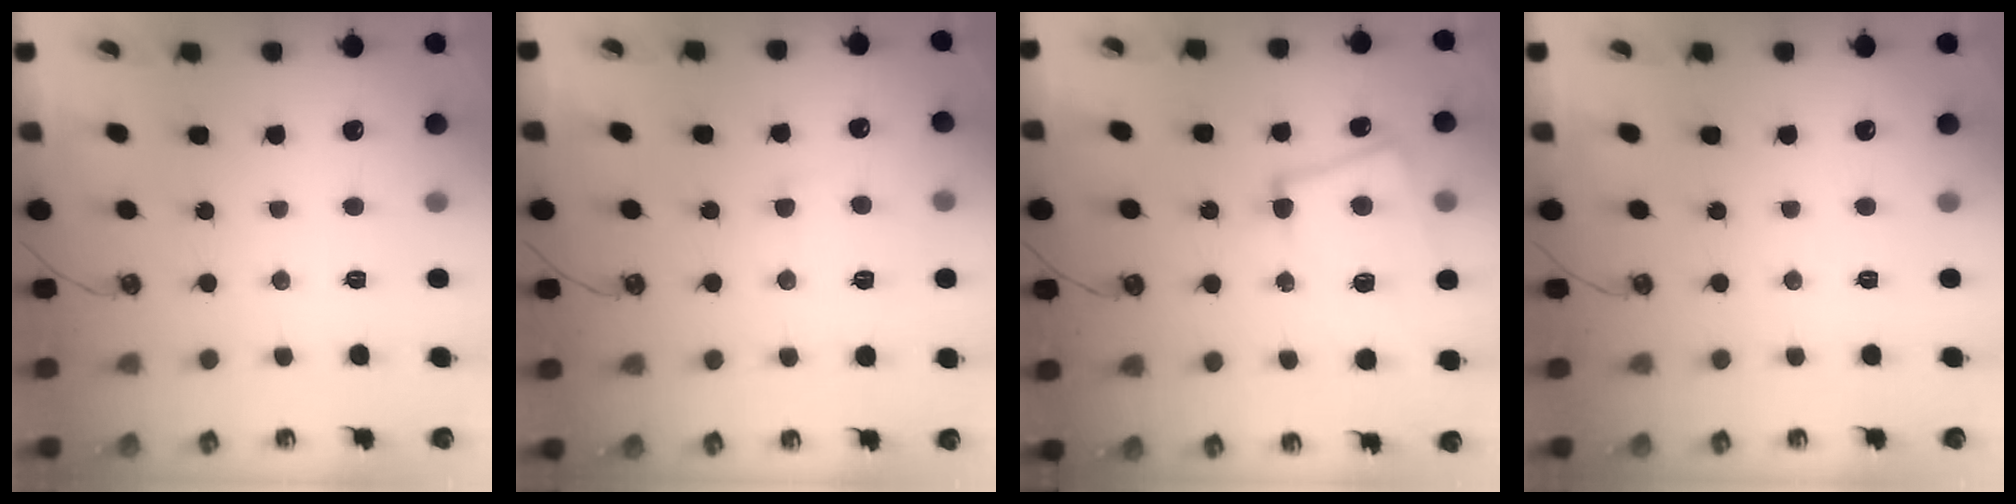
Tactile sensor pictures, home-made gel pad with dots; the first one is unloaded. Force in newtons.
{"total": 2.4, "press": 2.4, "slide": 0.5}
{"total": 7.9, "press": 7.7, "slide": 2.0}
{"total": 0.0}